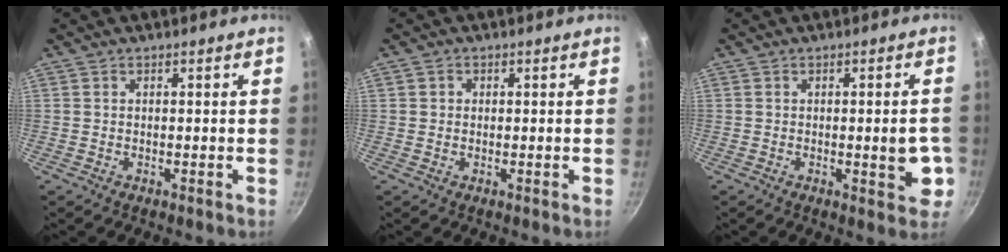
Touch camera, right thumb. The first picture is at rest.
{"total": 1.4, "force": [0.2, 1.3, 0.4], "torque": [-0.003, 0.000, 0.000]}
{"total": 6.3, "force": [-1.2, 2.1, 5.8], "torque": [-0.064, -0.002, -0.015]}